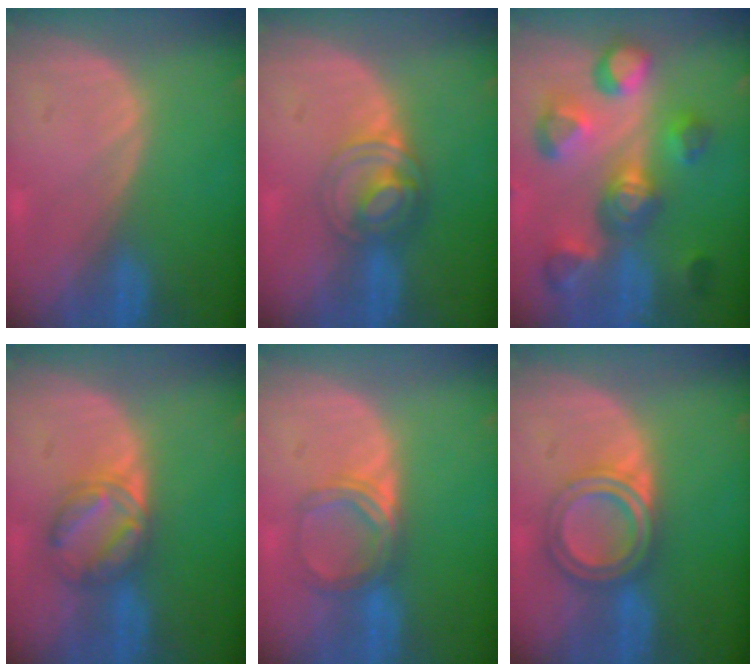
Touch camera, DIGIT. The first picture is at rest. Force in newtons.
{"total": 6.2, "press": 5.3, "slide": 3.2}
{"total": 11.1, "press": 10.1, "slide": 4.7}
{"total": 5.7, "press": 5.7, "slide": 0.7}
{"total": 5.1, "press": 4.5, "slide": 2.3}
{"total": 5.8, "press": 5.8, "slide": 0.2}